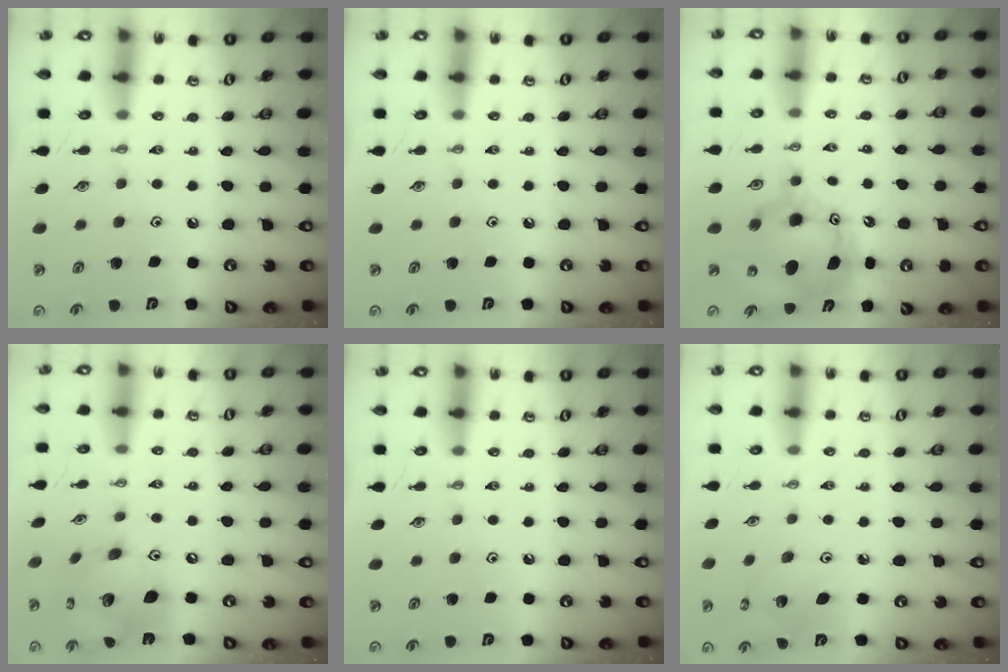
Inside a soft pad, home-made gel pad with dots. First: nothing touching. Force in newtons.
{"total": 0.0}
{"total": 11.2, "press": 10.9, "slide": 2.7}
{"total": 15.6, "press": 15.6, "slide": 1.5}
{"total": 0.0}
{"total": 4.2, "press": 4.2, "slide": 0.3}